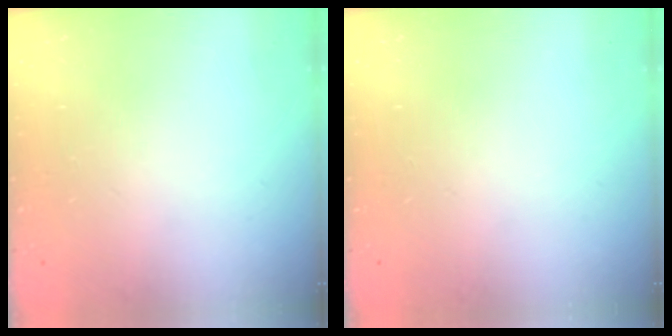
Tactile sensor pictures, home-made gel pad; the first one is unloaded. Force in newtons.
{"total": 0.0}